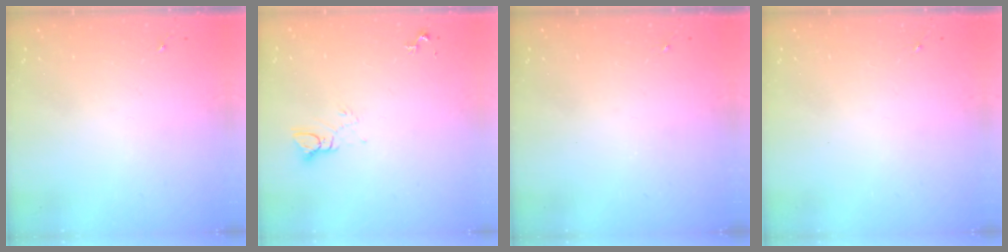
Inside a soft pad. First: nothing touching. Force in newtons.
{"total": 3.9, "press": 3.9, "slide": 0.3}
{"total": 0.0}
{"total": 0.0}